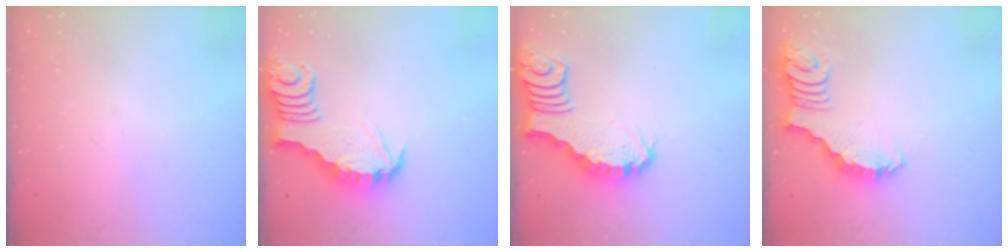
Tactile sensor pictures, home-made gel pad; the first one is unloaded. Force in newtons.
{"total": 3.8, "press": 3.8, "slide": 0.1}
{"total": 2.5, "press": 2.4, "slide": 0.5}
{"total": 2.7, "press": 2.6, "slide": 0.5}